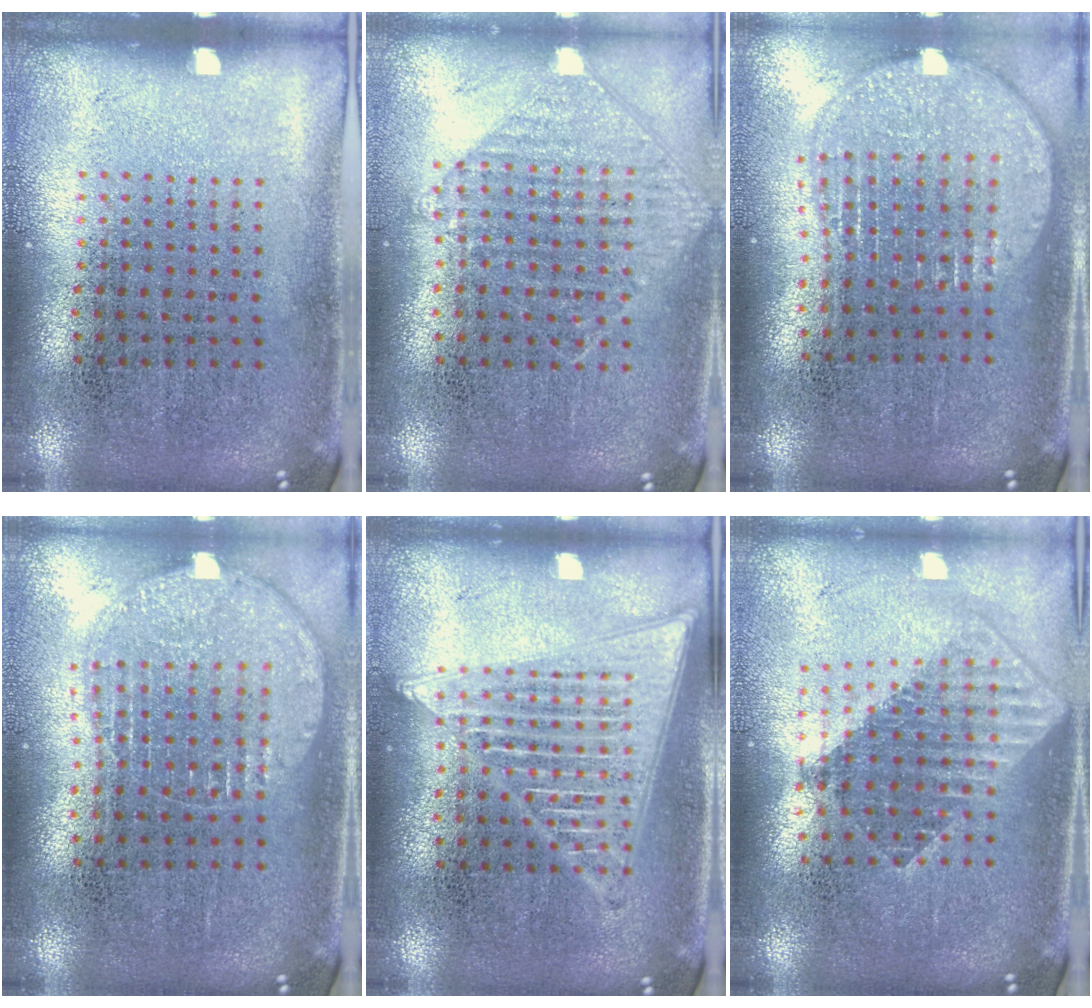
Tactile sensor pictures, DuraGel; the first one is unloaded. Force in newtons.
{"total": 0.9, "press": 0.8, "slide": 0.3}
{"total": 1.9, "press": 1.6, "slide": 1.0}
{"total": 1.3, "press": 1.2, "slide": 0.5}
{"total": 2.1, "press": 2.1, "slide": 0.2}
{"total": 1.8, "press": 1.5, "slide": 1.0}